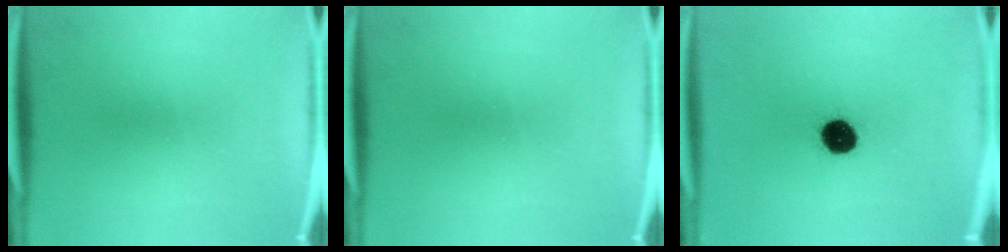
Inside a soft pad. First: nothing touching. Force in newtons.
{"total": 0.0}
{"total": 8.6}